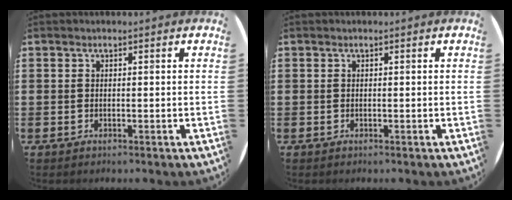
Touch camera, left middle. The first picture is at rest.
{"total": 0.0}